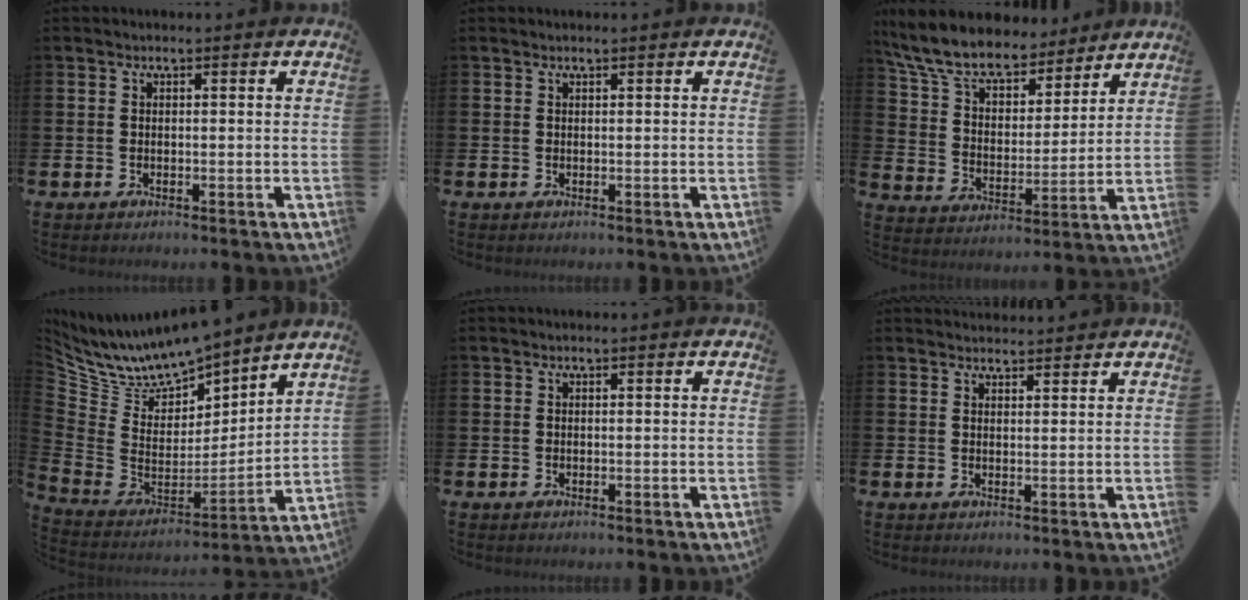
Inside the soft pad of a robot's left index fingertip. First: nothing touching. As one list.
[{"total": 0.6, "force": [0.6, 0.0, 0.2], "torque": [0.005, -0.003, 0.009]}, {"total": 9.4, "force": [8.5, 2.9, 2.7], "torque": [-0.097, -0.056, 0.153]}, {"total": 9.3, "force": [9.0, 2.1, 0.8], "torque": [-0.070, -0.078, 0.160]}, {"total": 0.0}, {"total": 2.3, "force": [2.2, 0.3, 0.0], "torque": [0.010, -0.016, 0.038]}]